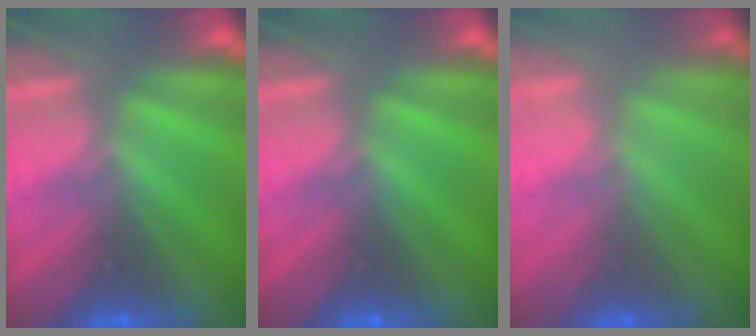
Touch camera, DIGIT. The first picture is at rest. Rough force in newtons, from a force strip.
{"total": 0.0}
{"total": 1.9}